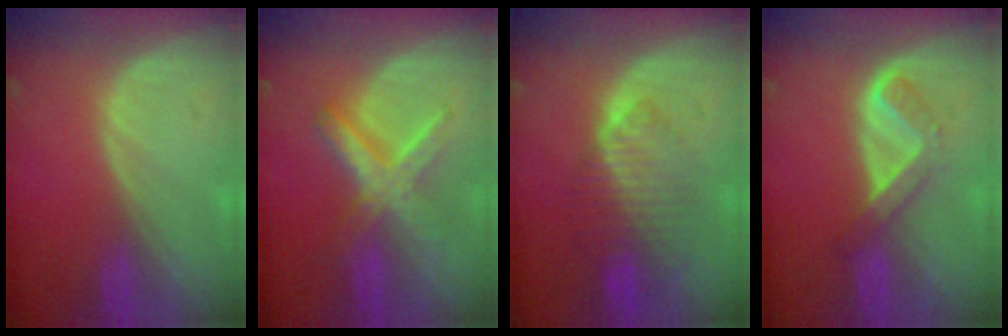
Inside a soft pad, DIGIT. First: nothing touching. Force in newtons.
{"total": 6.6, "press": 6.6, "slide": 0.2}
{"total": 8.0, "press": 7.2, "slide": 3.3}
{"total": 5.2, "press": 4.4, "slide": 2.9}